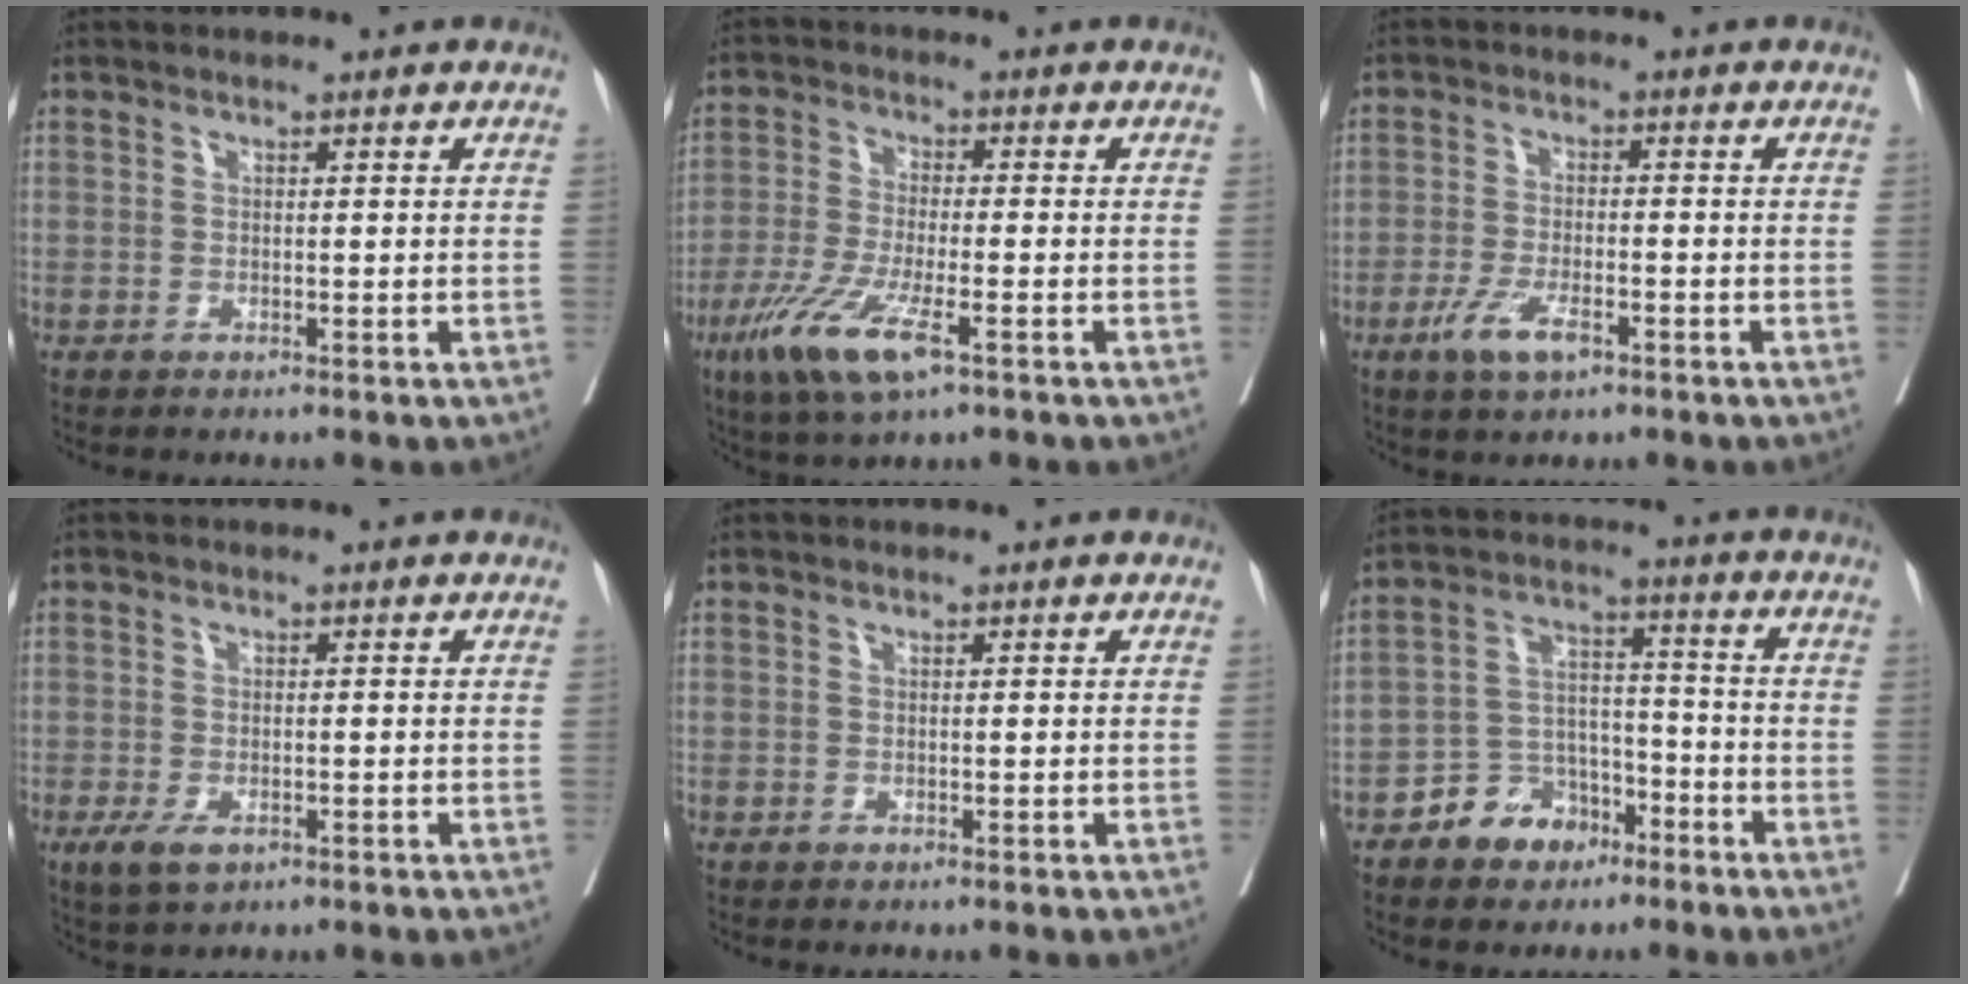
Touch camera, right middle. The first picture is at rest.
{"total": 9.8, "force": [-5.0, 1.7, 8.3], "torque": [-0.170, -0.025, -0.089]}
{"total": 5.5, "force": [-3.0, 1.6, 4.3], "torque": [-0.088, -0.006, -0.051]}
{"total": 3.7, "force": [-1.8, 1.8, 2.7], "torque": [-0.052, -0.006, -0.026]}
{"total": 0.0}
{"total": 7.8, "force": [-5.1, 5.1, 2.9], "torque": [-0.051, 0.021, -0.086]}